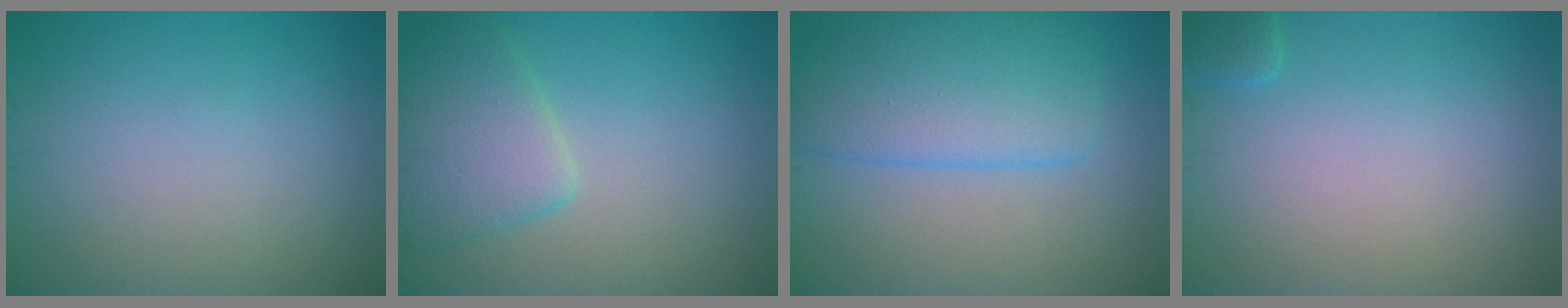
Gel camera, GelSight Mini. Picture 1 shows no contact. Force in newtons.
{"total": 4.3, "press": 4.3, "slide": 0.2}
{"total": 6.0, "press": 6.0, "slide": 0.3}
{"total": 1.1, "press": 1.0, "slide": 0.1}